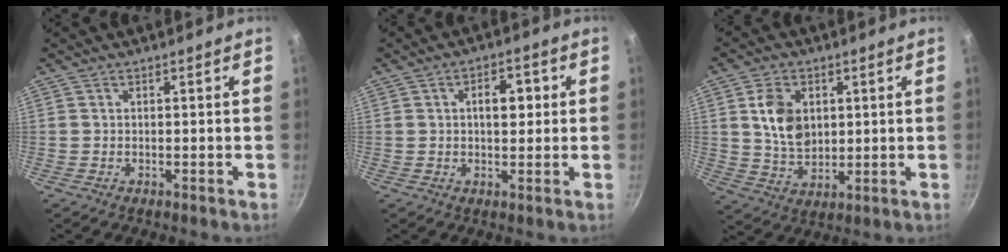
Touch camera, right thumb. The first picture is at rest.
{"total": 5.8, "force": [1.0, 3.4, 4.6], "torque": [-0.042, 0.006, 0.011]}
{"total": 9.5, "force": [2.3, 6.7, 6.3], "torque": [-0.097, -0.015, 0.048]}